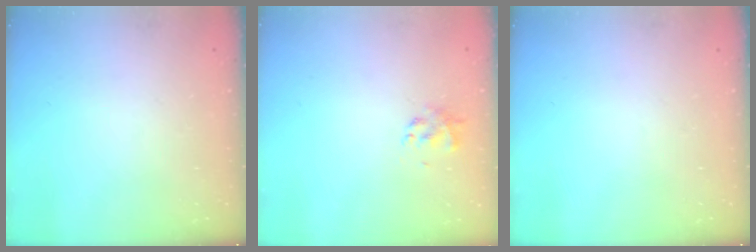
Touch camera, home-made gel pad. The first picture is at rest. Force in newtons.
{"total": 1.7, "press": 1.6, "slide": 0.5}
{"total": 0.0}